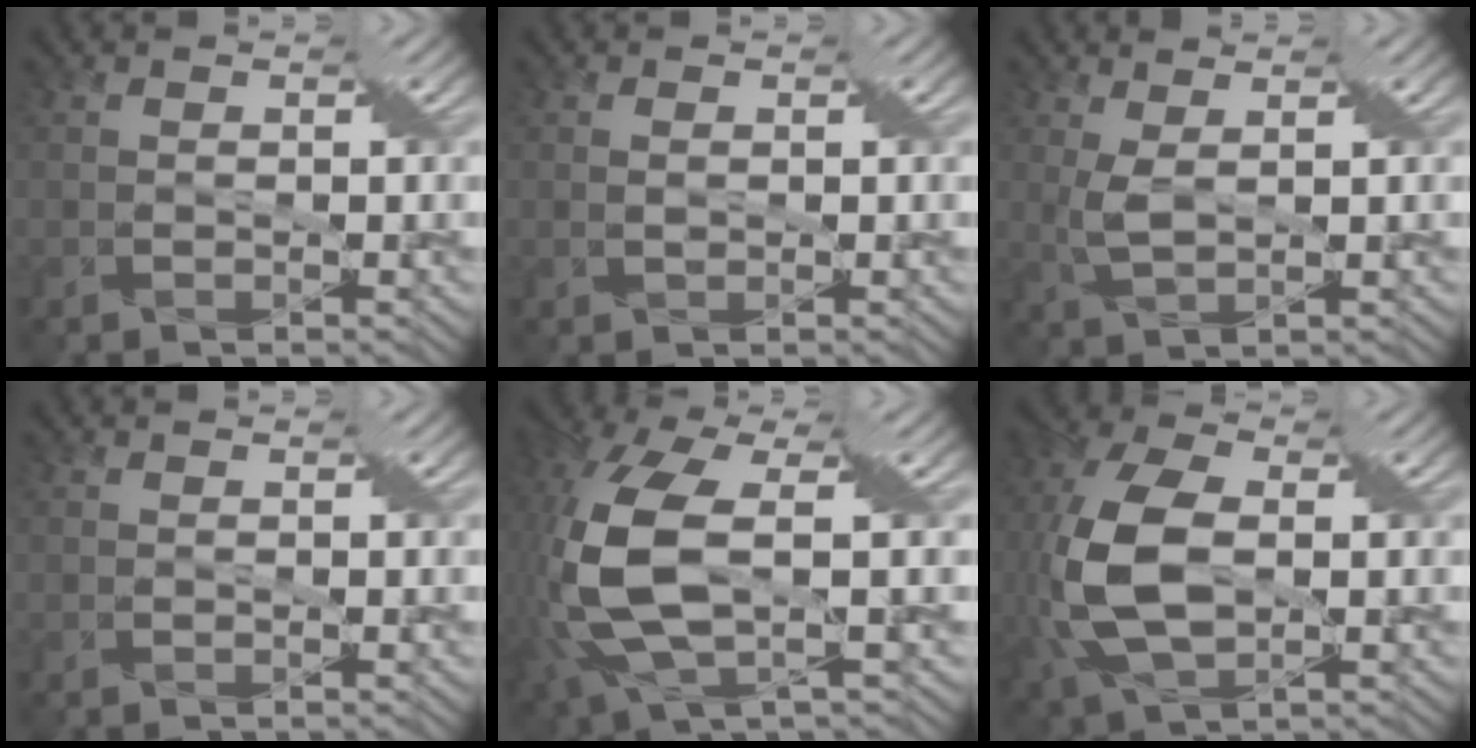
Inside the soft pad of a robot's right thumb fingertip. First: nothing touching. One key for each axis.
{"total": 1.0, "fx": 0.1, "fy": 0.4, "fz": 0.9, "tx": -0.020, "ty": -0.001, "tz": 0.008}
{"total": 2.9, "fx": 1.1, "fy": 0.8, "fz": 2.6, "tx": -0.066, "ty": 0.001, "tz": 0.026}
{"total": 0.0}
{"total": 12.4, "fx": 0.0, "fy": 5.4, "fz": 11.2, "tx": -0.295, "ty": -0.003, "tz": 0.003}
{"total": 12.7, "fx": -0.7, "fy": 7.3, "fz": 10.3, "tx": -0.262, "ty": -0.012, "tz": -0.001}